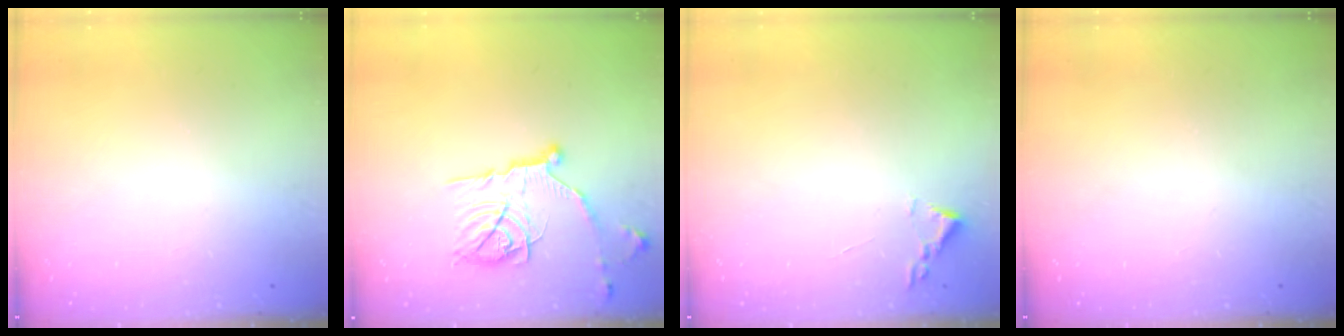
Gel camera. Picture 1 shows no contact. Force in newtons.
{"total": 14.6, "press": 14.5, "slide": 1.3}
{"total": 1.8, "press": 1.7, "slide": 0.2}
{"total": 0.0}